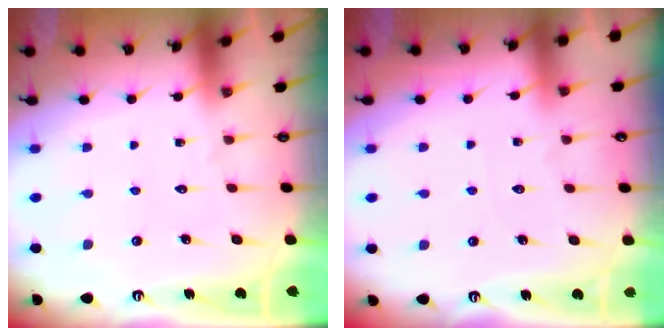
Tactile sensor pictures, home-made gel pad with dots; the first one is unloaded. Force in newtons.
{"total": 2.3, "press": 2.2, "slide": 0.4}